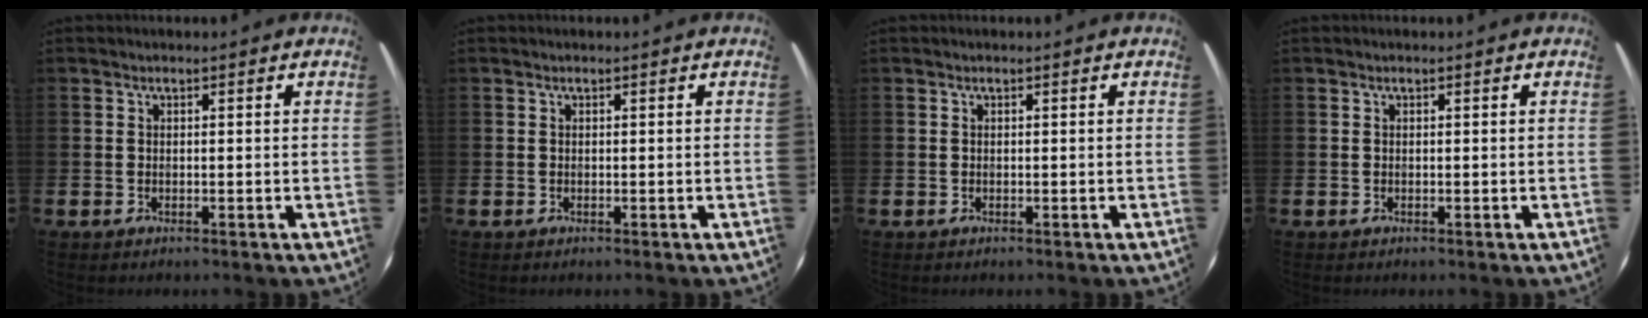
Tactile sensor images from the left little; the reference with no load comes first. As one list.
[{"total": 0.0}, {"total": 0.0}, {"total": 0.0}]